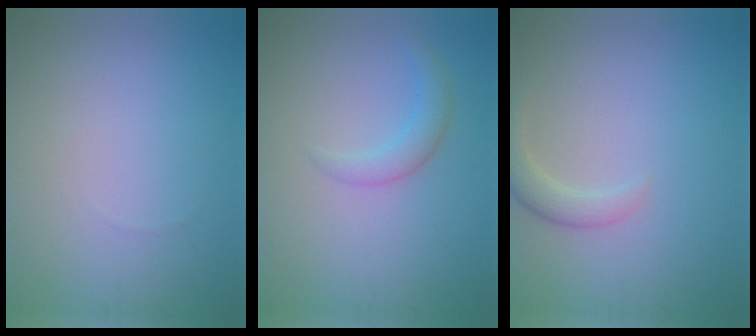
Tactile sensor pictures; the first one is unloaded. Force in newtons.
{"total": 2.0, "press": 2.0, "slide": 0.1}
{"total": 2.2, "press": 2.2, "slide": 0.2}